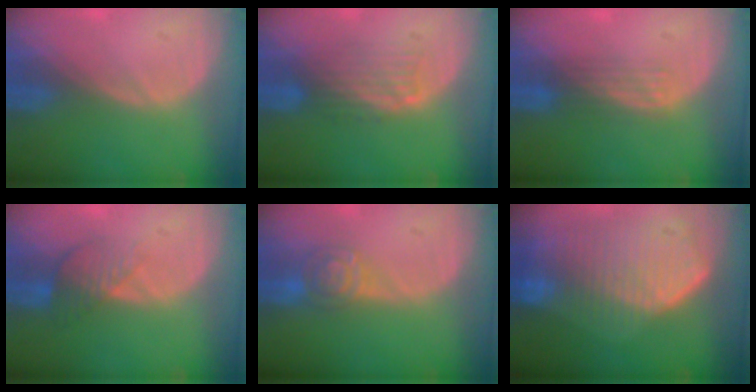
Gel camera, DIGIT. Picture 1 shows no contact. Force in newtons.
{"total": 4.8, "press": 4.2, "slide": 2.5}
{"total": 2.9, "press": 2.7, "slide": 1.1}
{"total": 4.5, "press": 3.9, "slide": 2.3}
{"total": 4.6, "press": 4.5, "slide": 0.9}
{"total": 10.8, "press": 9.5, "slide": 5.2}